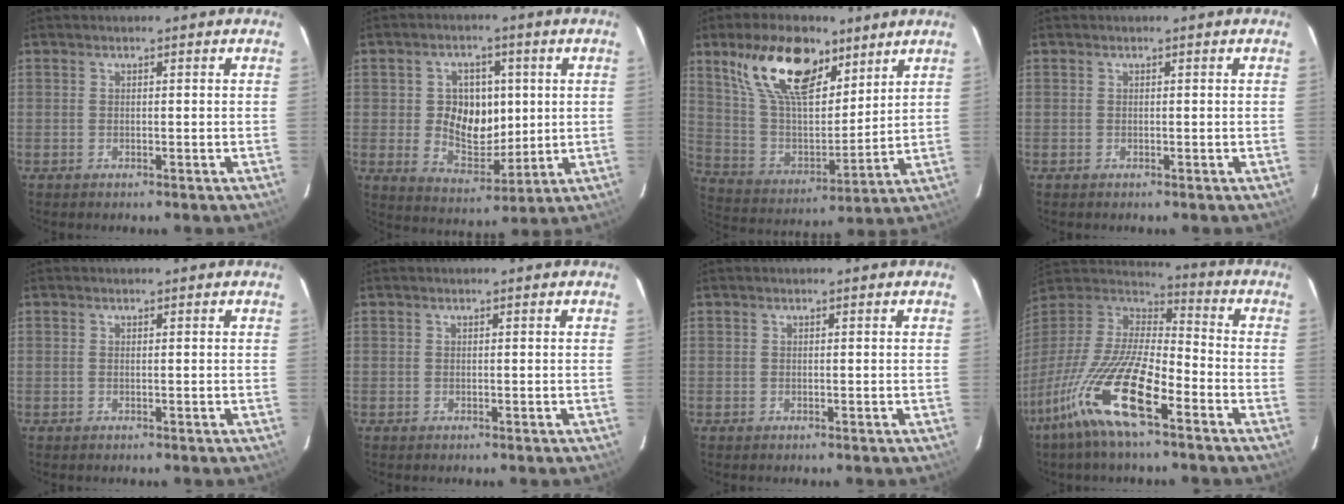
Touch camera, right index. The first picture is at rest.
{"total": 10.3, "force": [0.9, 8.0, 6.6], "torque": [-0.123, 0.004, 0.030]}
{"total": 20.3, "force": [11.7, 10.0, 13.2], "torque": [-0.253, 0.014, 0.225]}
{"total": 0.0}
{"total": 0.0}
{"total": 0.0}
{"total": 0.0}
{"total": 20.2, "force": [-11.8, 5.2, 15.6], "torque": [-0.302, -0.044, -0.229]}